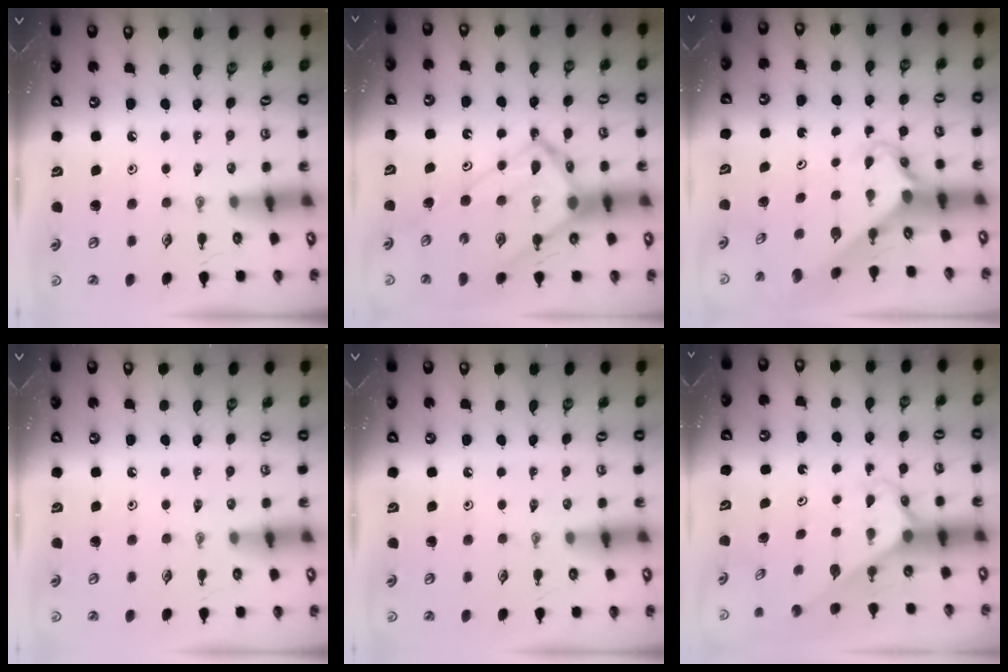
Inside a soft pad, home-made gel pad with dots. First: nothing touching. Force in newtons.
{"total": 18.5, "press": 18.3, "slide": 2.1}
{"total": 2.8, "press": 2.8, "slide": 0.2}
{"total": 0.0}
{"total": 0.0}
{"total": 2.6, "press": 2.6, "slide": 0.1}